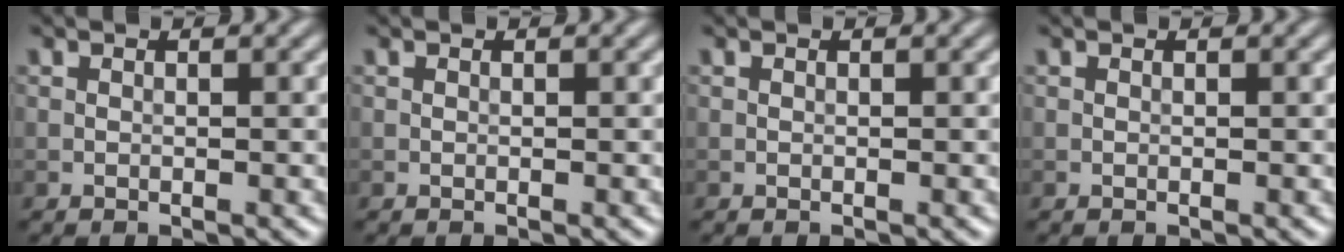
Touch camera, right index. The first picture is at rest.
{"total": 0.0}
{"total": 0.0}
{"total": 0.0}